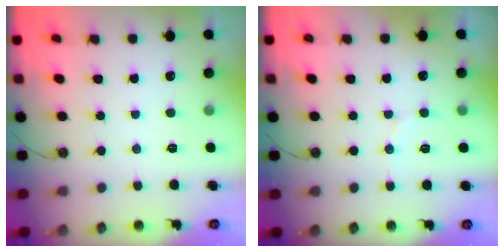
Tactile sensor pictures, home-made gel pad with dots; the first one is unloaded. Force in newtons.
{"total": 5.9, "press": 5.6, "slide": 1.9}